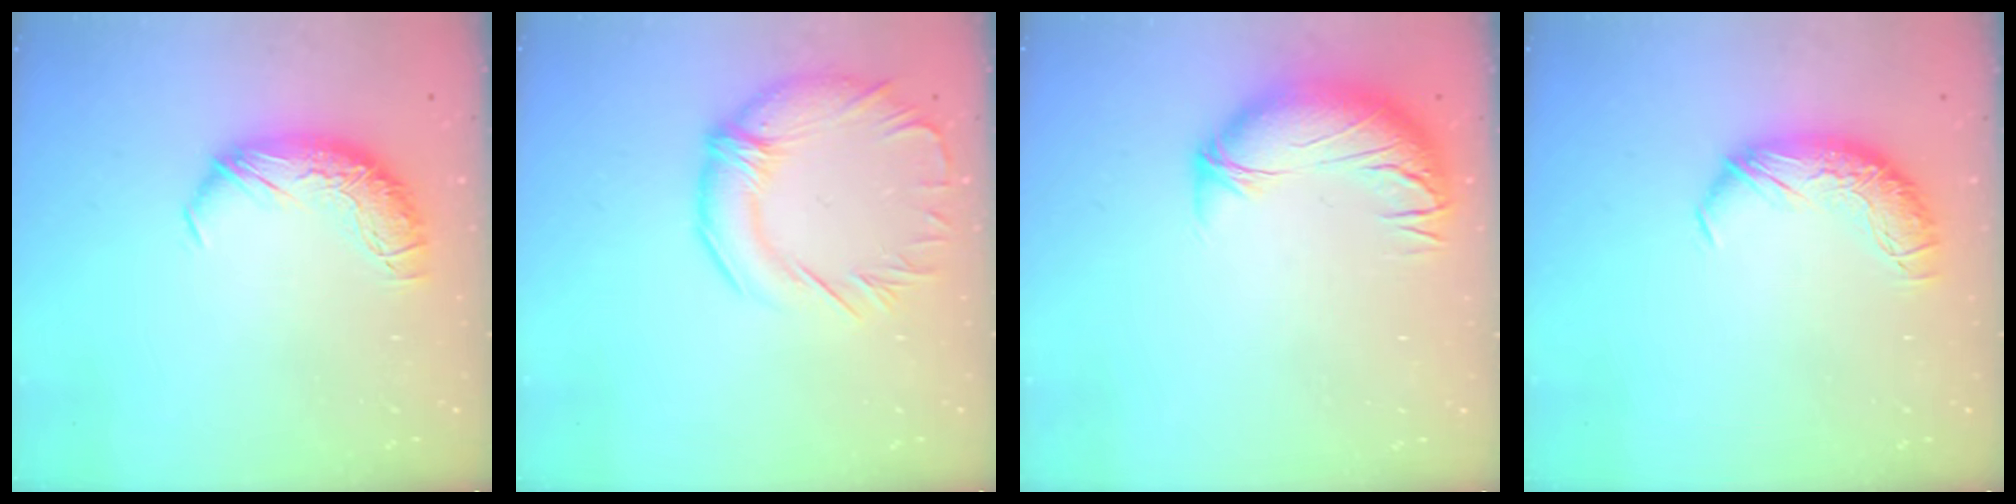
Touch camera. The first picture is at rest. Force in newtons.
{"total": 4.0, "press": 3.7, "slide": 1.5}
{"total": 3.2, "press": 2.5, "slide": 2.0}
{"total": 0.0}